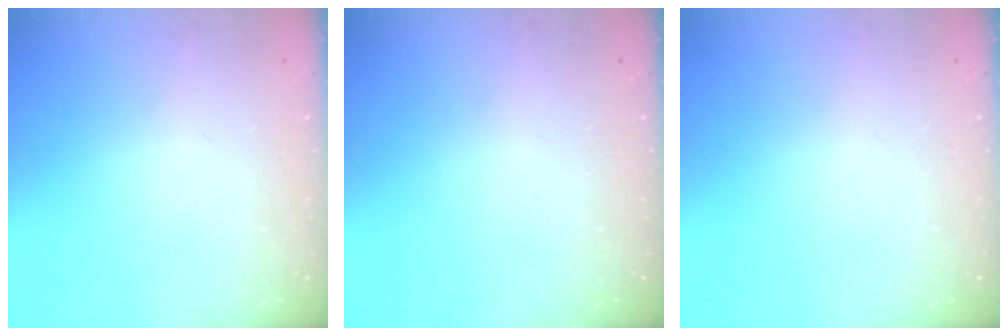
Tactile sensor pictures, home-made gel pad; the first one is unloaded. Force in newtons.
{"total": 0.0}
{"total": 0.0}